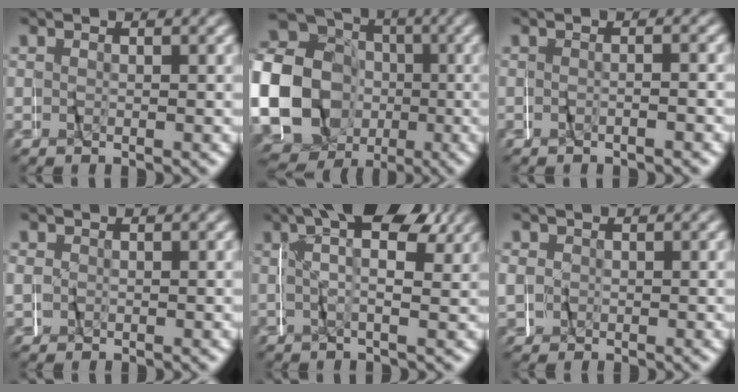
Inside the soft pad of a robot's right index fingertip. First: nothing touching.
{"total": 18.8, "force": [-3.4, 17.0, 7.2], "torque": [-0.200, -0.056, -0.060]}
{"total": 1.1, "force": [-1.1, -0.2, 0.3], "torque": [-0.011, 0.008, -0.023]}
{"total": 1.3, "force": [0.3, 1.3, 0.0], "torque": [-0.003, 0.004, 0.003]}
{"total": 7.3, "force": [3.8, 2.1, 5.8], "torque": [-0.085, 0.024, 0.044]}
{"total": 2.2, "force": [0.3, 2.1, 0.2], "torque": [-0.013, 0.001, 0.004]}